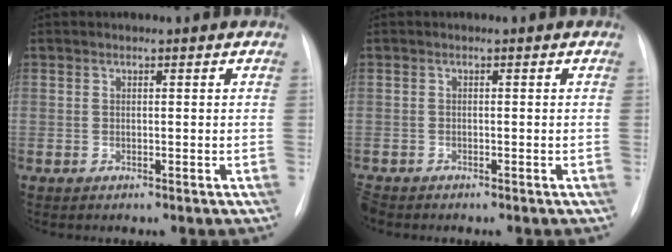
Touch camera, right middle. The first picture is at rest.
{"total": 1.7, "force": [-1.6, 0.5, 0.3], "torque": [-0.007, -0.005, -0.025]}